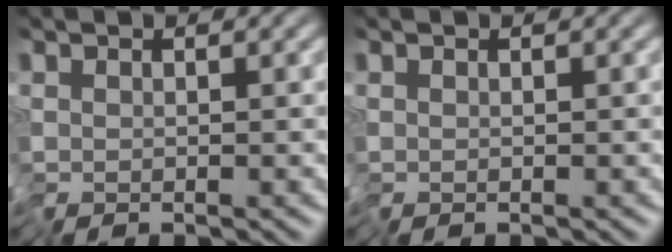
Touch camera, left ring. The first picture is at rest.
{"total": 0.0}